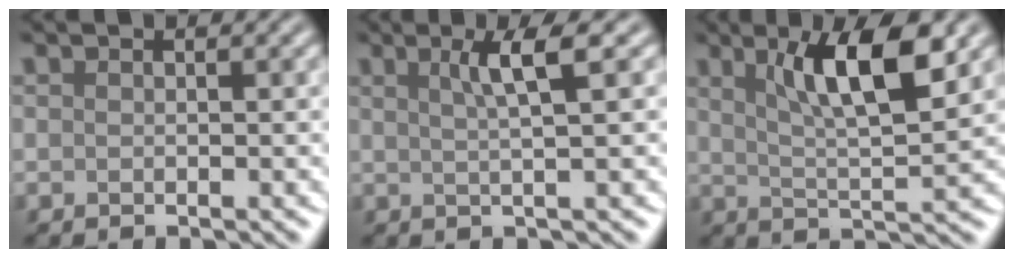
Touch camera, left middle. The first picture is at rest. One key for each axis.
{"total": 3.4, "fx": 1.2, "fy": 0.6, "fz": 3.2, "tx": -0.044, "ty": 0.006, "tz": 0.017}
{"total": 6.9, "fx": 3.0, "fy": 1.6, "fz": 6.0, "tx": -0.097, "ty": -0.002, "tz": 0.049}